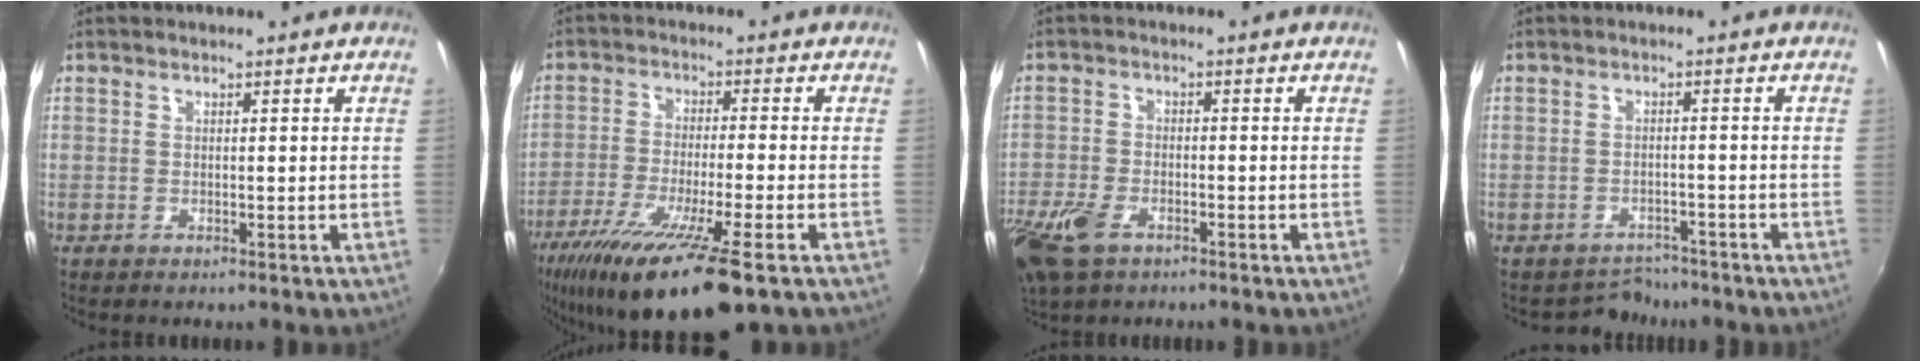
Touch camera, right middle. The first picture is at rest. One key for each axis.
{"total": 18.6, "fx": -12.0, "fy": 2.2, "fz": 14.0, "tx": -0.264, "ty": -0.057, "tz": -0.201}
{"total": 10.8, "fx": -6.2, "fy": 5.9, "fz": 6.5, "tx": -0.174, "ty": -0.030, "tz": -0.118}
{"total": 4.6, "fx": -4.0, "fy": 2.3, "fz": -0.3, "tx": -0.005, "ty": 0.008, "tz": -0.063}